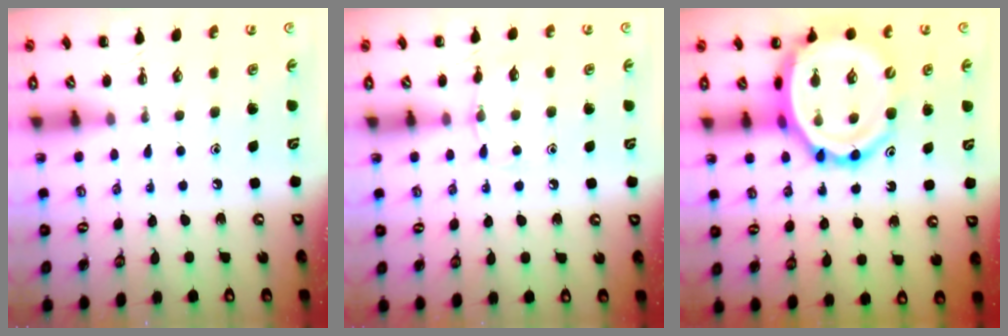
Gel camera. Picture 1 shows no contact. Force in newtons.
{"total": 5.3, "press": 5.0, "slide": 1.8}
{"total": 15.3, "press": 14.8, "slide": 4.2}